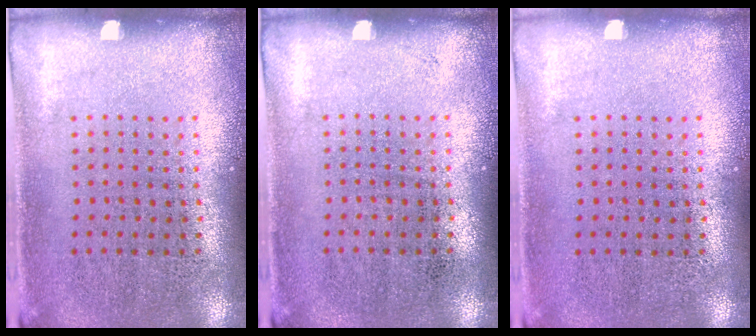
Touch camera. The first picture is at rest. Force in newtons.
{"total": 0.0}
{"total": 0.0}